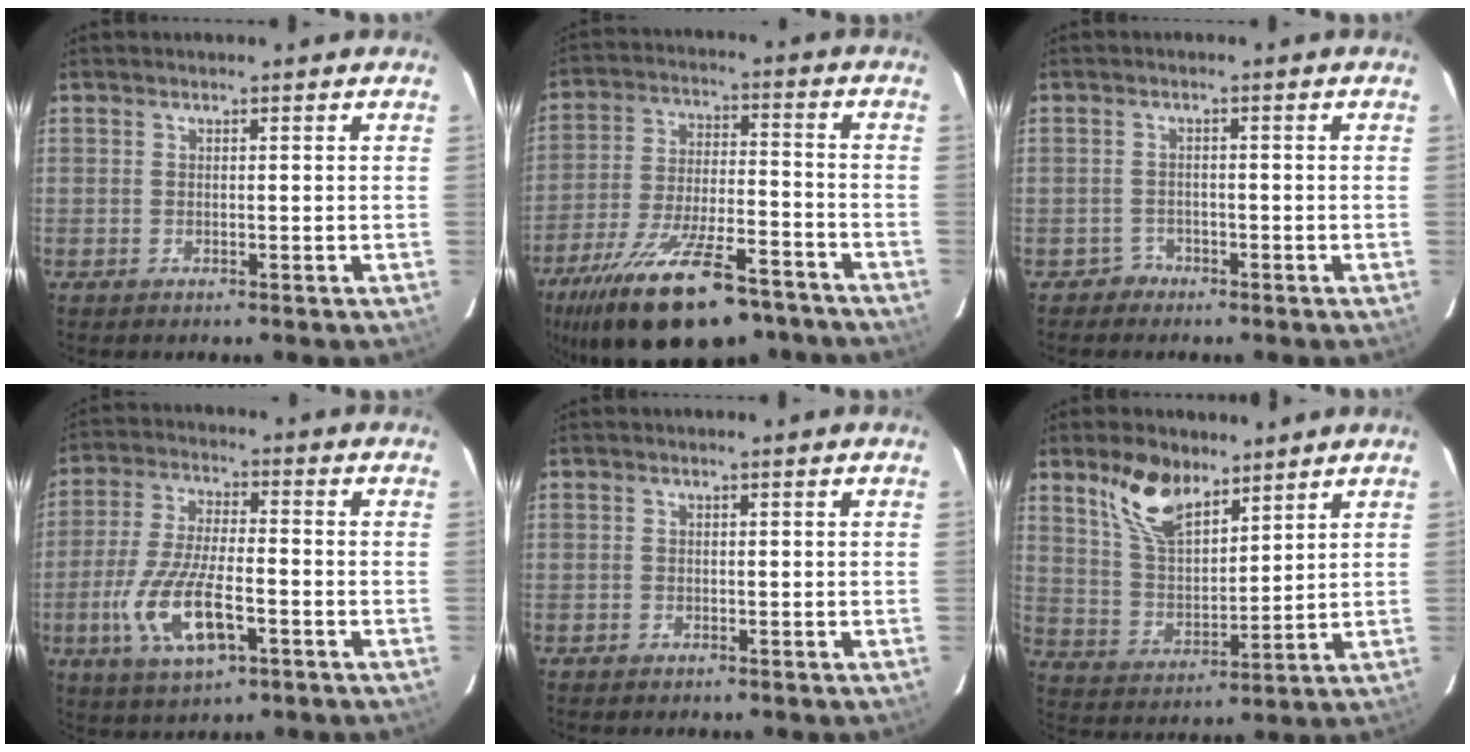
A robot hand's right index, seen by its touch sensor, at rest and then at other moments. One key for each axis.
{"total": 24.0, "fx": -17.8, "fy": 8.1, "fz": 13.9, "tx": -0.262, "ty": -0.034, "tz": -0.269}
{"total": 2.0, "fx": -1.5, "fy": 1.4, "fz": -0.4, "tx": 0.005, "ty": 0.009, "tz": -0.025}
{"total": 13.7, "fx": -5.1, "fy": 4.7, "fz": 11.8, "tx": -0.248, "ty": -0.017, "tz": -0.091}
{"total": 0.8, "fx": -0.5, "fy": 0.5, "fz": 0.0, "tx": -0.001, "ty": 0.003, "tz": -0.009}
{"total": 11.2, "fx": 7.7, "fy": 5.1, "fz": 6.4, "tx": -0.120, "ty": 0.011, "tz": 0.153}